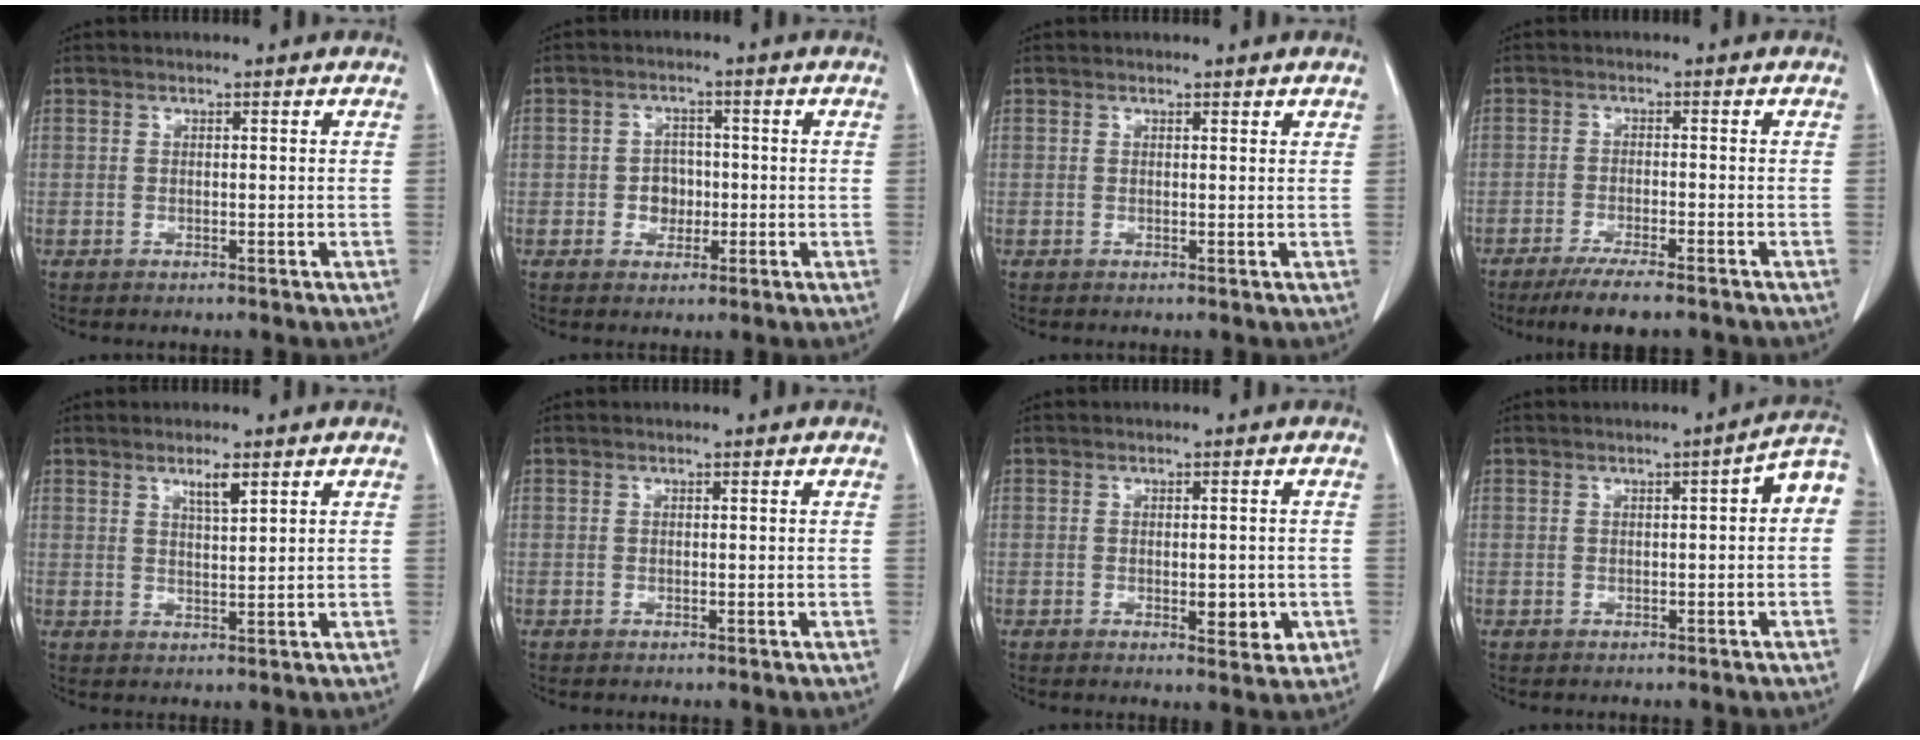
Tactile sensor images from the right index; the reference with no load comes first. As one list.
[{"total": 3.4, "force": [-0.7, 3.0, 1.5], "torque": [-0.018, 0.009, -0.008]}, {"total": 0.7, "force": [0.7, 0.1, 0.2], "torque": [-0.005, -0.001, 0.007]}, {"total": 7.6, "force": [-6.1, 0.7, 4.5], "torque": [-0.068, -0.016, -0.096]}, {"total": 2.9, "force": [1.8, 0.3, 2.2], "torque": [-0.041, -0.003, 0.033]}, {"total": 0.0}, {"total": 3.9, "force": [-0.9, 1.6, 3.5], "torque": [-0.044, -0.004, -0.007]}, {"total": 4.2, "force": [0.3, 0.7, 4.1], "torque": [-0.047, 0.013, -0.001]}]